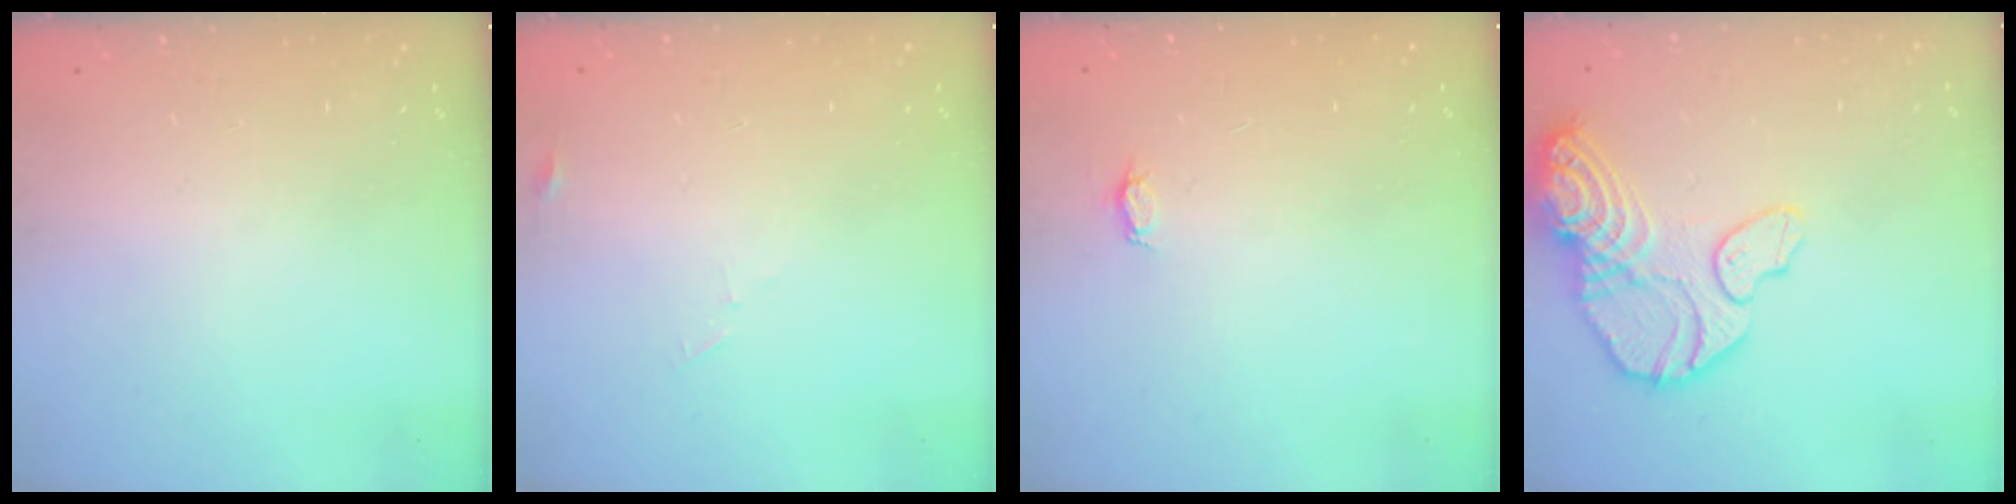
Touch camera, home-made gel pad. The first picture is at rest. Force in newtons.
{"total": 2.8, "press": 2.8, "slide": 0.2}
{"total": 2.8, "press": 2.8, "slide": 0.3}
{"total": 16.4, "press": 16.3, "slide": 1.9}